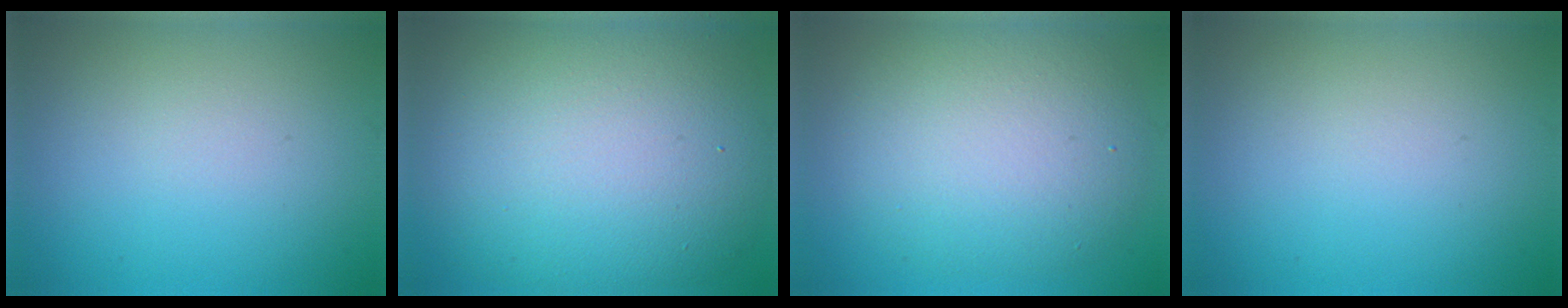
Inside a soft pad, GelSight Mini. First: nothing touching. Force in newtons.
{"total": 13.8, "press": 13.8, "slide": 0.6}
{"total": 7.3, "press": 7.3, "slide": 0.6}
{"total": 0.0}